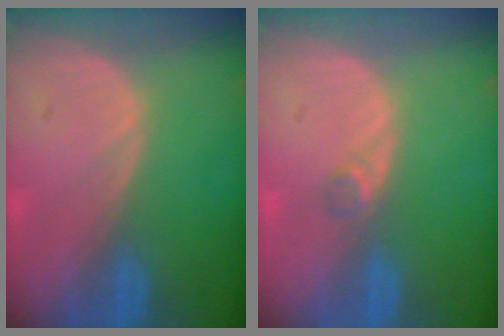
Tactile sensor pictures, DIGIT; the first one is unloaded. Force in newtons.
{"total": 1.3, "press": 1.1, "slide": 0.7}